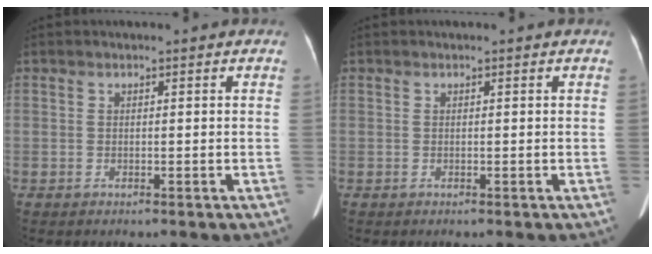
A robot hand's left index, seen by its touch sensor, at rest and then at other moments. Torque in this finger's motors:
{"motor_torque": [0.04, 0.05, 0.00, 0.00]}